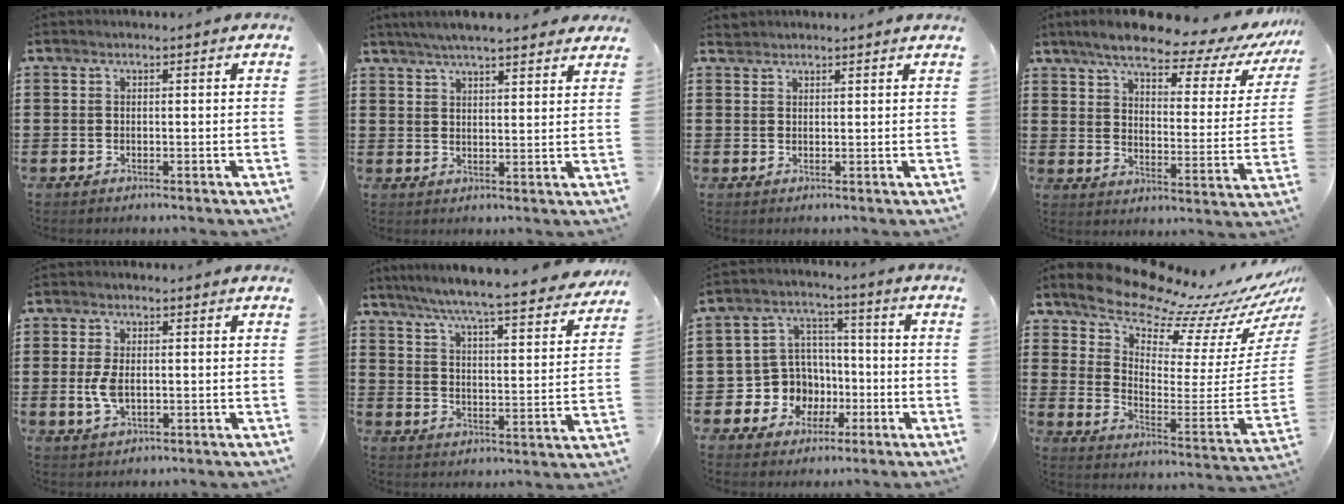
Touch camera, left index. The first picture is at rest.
{"total": 5.2, "force": [4.7, 0.4, 2.1], "torque": [-0.051, -0.010, 0.085]}
{"total": 1.6, "force": [1.6, 0.2, 0.0], "torque": [-0.003, 0.001, 0.032]}
{"total": 8.4, "force": [6.8, 1.7, 4.5], "torque": [-0.103, -0.038, 0.112]}
{"total": 4.0, "force": [-0.1, 2.1, 3.5], "torque": [-0.089, -0.004, -0.007]}
{"total": 6.6, "force": [5.9, -0.6, 2.7], "torque": [-0.079, -0.048, 0.096]}
{"total": 8.2, "force": [-1.7, 7.8, 1.8], "torque": [-0.073, 0.010, -0.025]}
{"total": 10.9, "force": [10.1, 1.7, 3.7], "torque": [-0.073, -0.105, 0.160]}